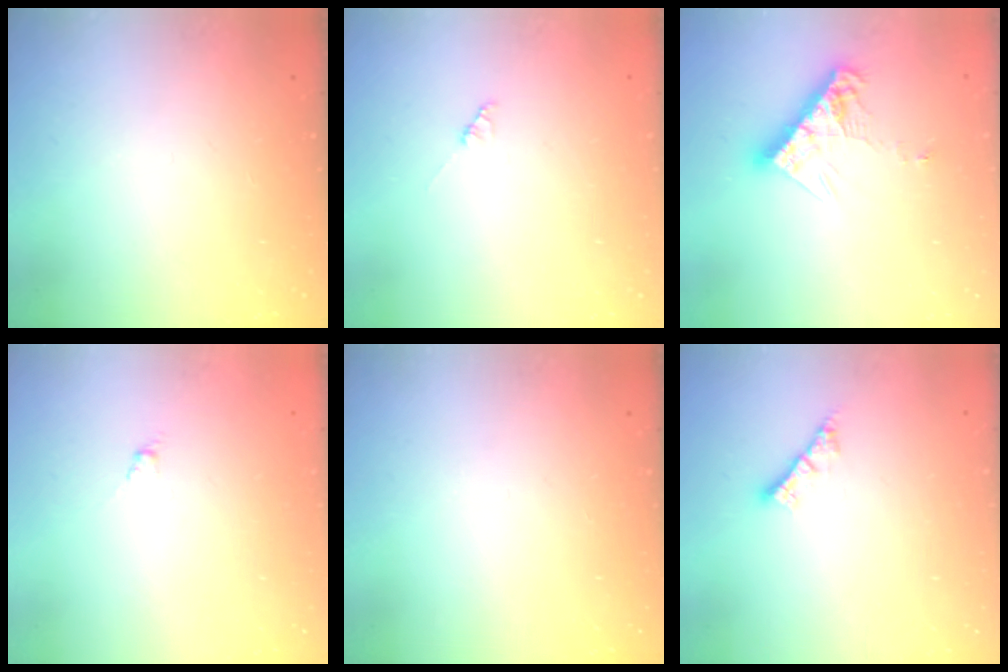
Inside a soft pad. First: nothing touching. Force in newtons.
{"total": 1.4, "press": 1.4, "slide": 0.2}
{"total": 10.5, "press": 10.4, "slide": 0.9}
{"total": 0.0}
{"total": 0.0}
{"total": 3.6, "press": 3.6, "slide": 0.1}